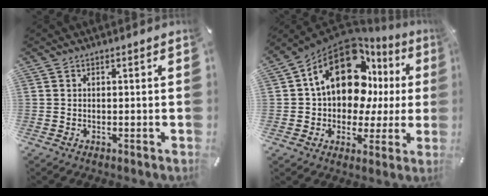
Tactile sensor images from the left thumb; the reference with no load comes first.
{"total": 19.1, "force": [7.7, 12.2, 12.5], "torque": [-0.228, -0.049, 0.131]}